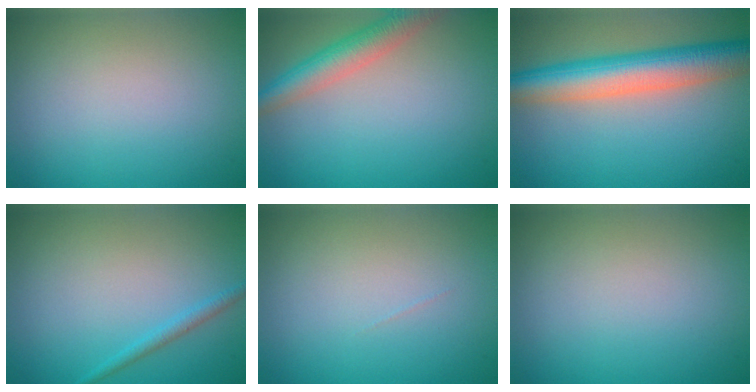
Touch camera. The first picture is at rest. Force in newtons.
{"total": 4.5, "press": 4.5, "slide": 0.1}
{"total": 8.0, "press": 8.0, "slide": 0.2}
{"total": 1.2, "press": 1.1, "slide": 0.1}
{"total": 0.0}
{"total": 0.0}